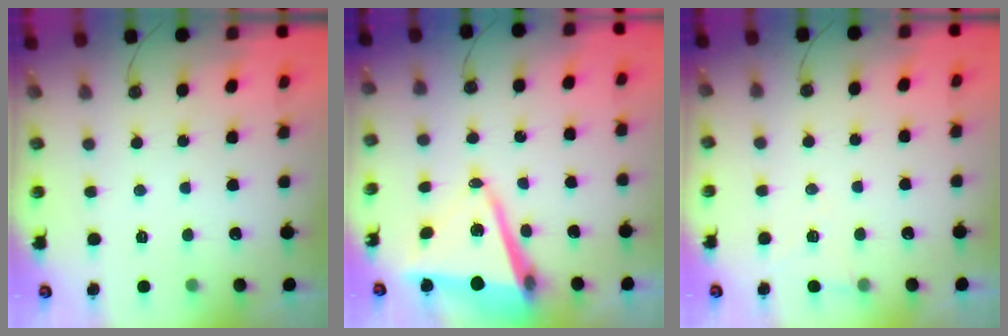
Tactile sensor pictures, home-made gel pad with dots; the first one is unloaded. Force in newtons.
{"total": 10.3, "press": 9.8, "slide": 3.1}
{"total": 4.9, "press": 3.8, "slide": 3.2}